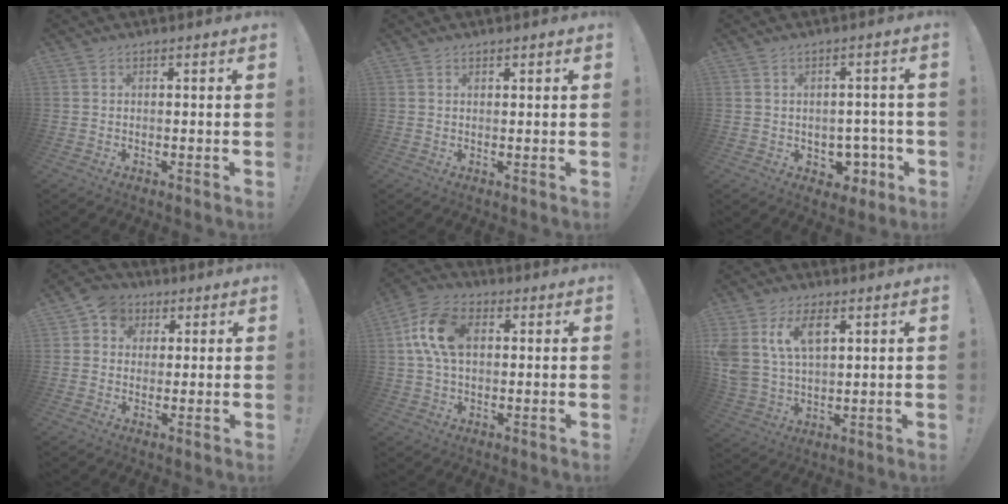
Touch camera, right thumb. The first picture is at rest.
{"total": 0.8, "force": [0.7, 0.4, 0.3], "torque": [0.001, -0.002, 0.012]}
{"total": 6.9, "force": [-1.6, 5.9, 3.1], "torque": [-0.028, 0.012, -0.018]}
{"total": 6.5, "force": [1.5, 6.0, 2.1], "torque": [-0.036, 0.005, 0.032]}
{"total": 13.7, "force": [2.7, 8.8, 10.2], "torque": [-0.182, 0.011, 0.052]}
{"total": 11.6, "force": [5.7, 7.2, 7.2], "torque": [-0.145, -0.016, 0.106]}